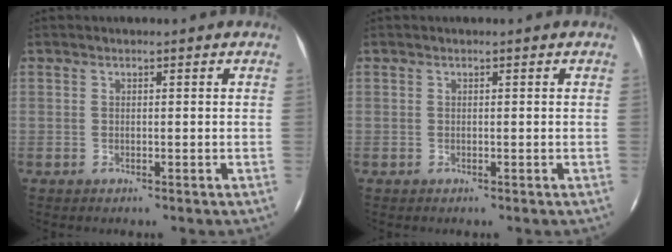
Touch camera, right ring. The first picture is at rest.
{"total": 0.0}